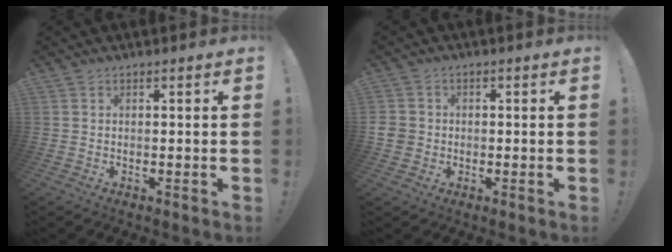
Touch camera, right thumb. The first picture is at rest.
{"total": 4.0, "force": [-0.6, 3.7, 1.5], "torque": [-0.033, 0.007, -0.011]}